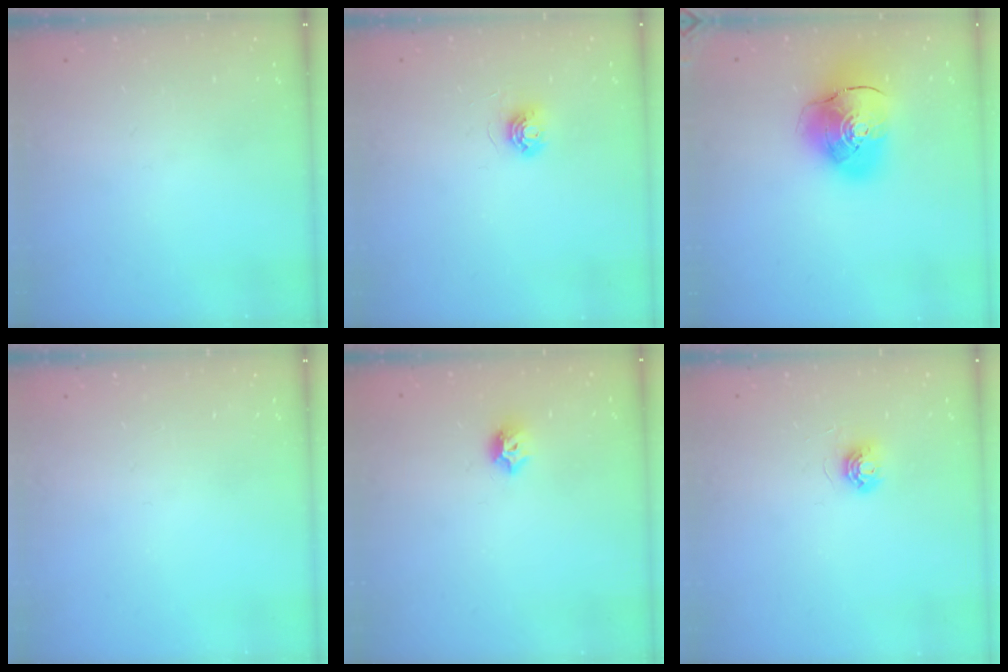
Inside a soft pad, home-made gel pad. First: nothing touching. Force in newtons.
{"total": 5.4, "press": 5.4, "slide": 0.3}
{"total": 14.4, "press": 14.2, "slide": 2.1}
{"total": 0.0}
{"total": 6.7, "press": 6.6, "slide": 1.1}
{"total": 5.4, "press": 5.4, "slide": 0.3}